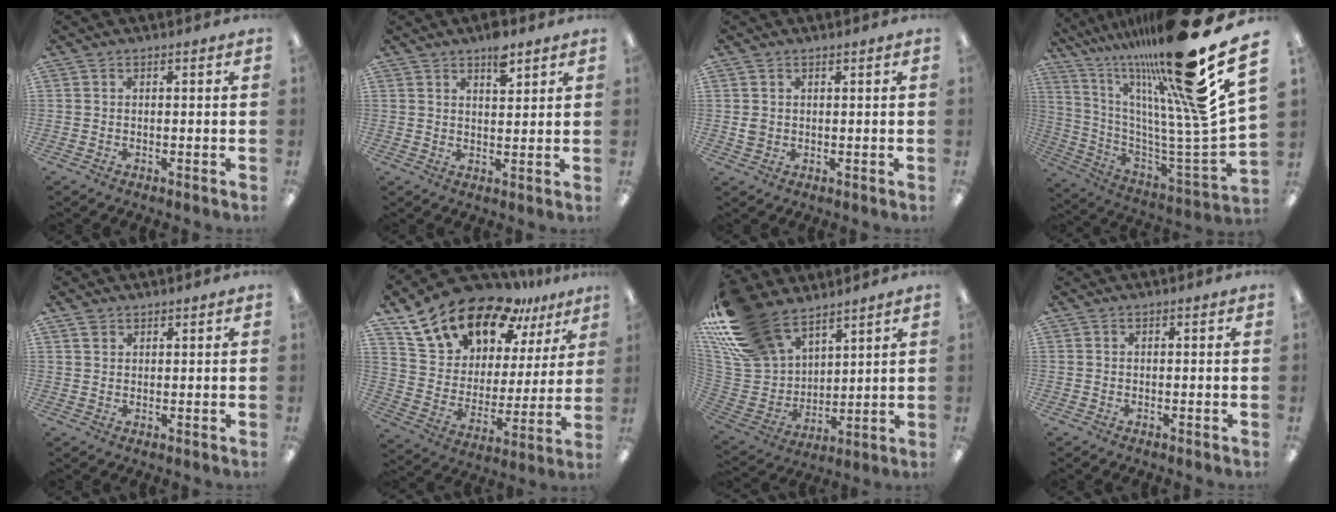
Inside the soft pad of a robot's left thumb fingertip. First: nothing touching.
{"total": 5.4, "force": [3.9, 2.2, 3.1], "torque": [-0.037, -0.022, 0.063]}
{"total": 1.8, "force": [0.6, 1.5, 0.6], "torque": [-0.014, 0.003, 0.010]}
{"total": 28.5, "force": [18.8, 5.6, 20.7], "torque": [-0.285, -0.147, 0.315]}
{"total": 1.9, "force": [1.5, 1.0, 0.4], "torque": [-0.010, -0.002, 0.031]}
{"total": 19.2, "force": [14.7, 9.5, 7.9], "torque": [-0.151, -0.099, 0.263]}
{"total": 21.2, "force": [15.5, 11.3, 9.1], "torque": [-0.220, -0.081, 0.294]}
{"total": 0.0}